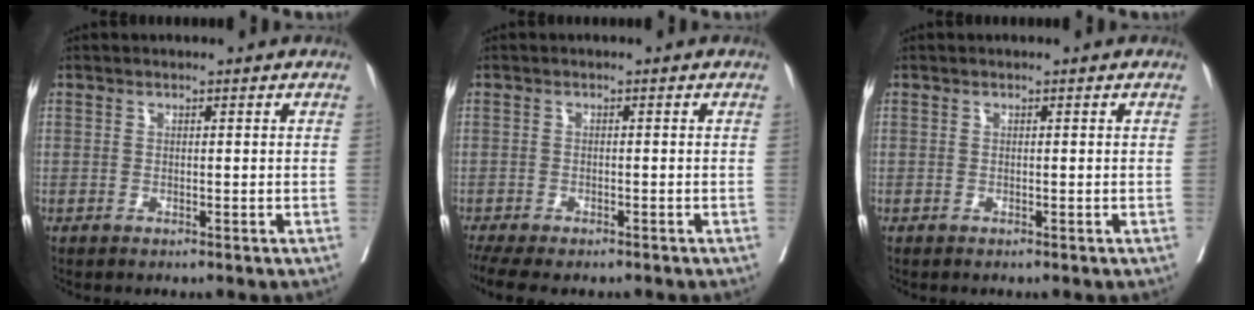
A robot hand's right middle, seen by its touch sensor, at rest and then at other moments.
{"total": 8.5, "force": [-6.8, 2.9, 4.4], "torque": [-0.081, -0.005, -0.102]}
{"total": 0.0}